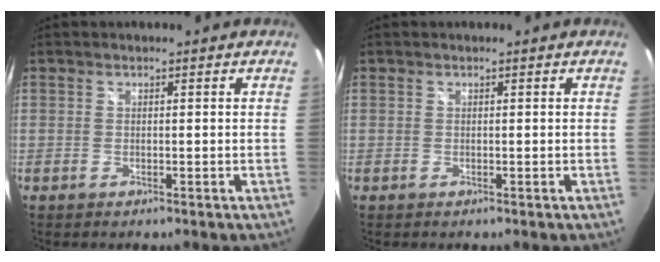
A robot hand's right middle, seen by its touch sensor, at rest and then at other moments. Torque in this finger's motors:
{"motor_torque": [0.00, 0.00, 0.00, 0.00]}